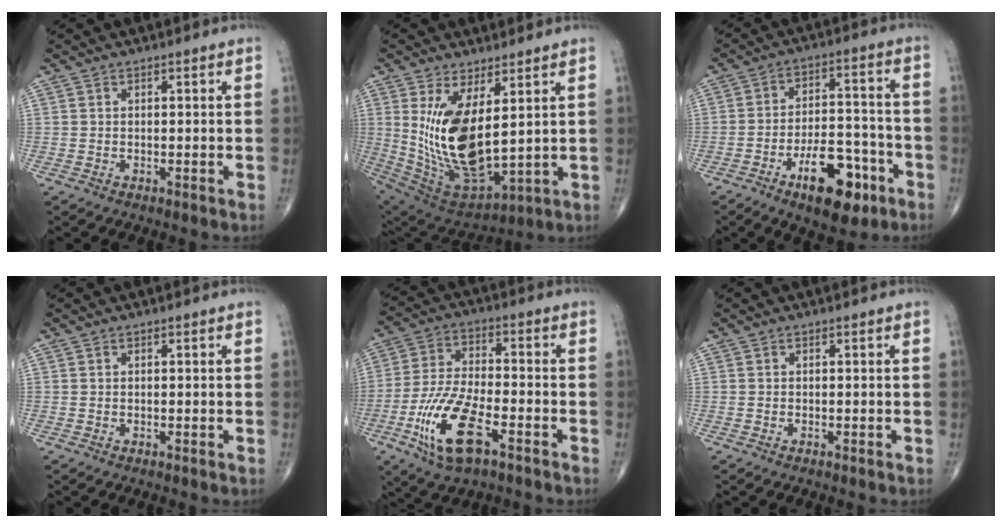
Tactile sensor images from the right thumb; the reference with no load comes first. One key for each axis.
{"total": 17.0, "fx": 3.4, "fy": 7.4, "fz": 14.9, "tx": -0.281, "ty": -0.035, "tz": 0.091}
{"total": 13.9, "fx": -7.2, "fy": 6.2, "fz": 10.1, "tx": -0.129, "ty": 0.043, "tz": -0.108}
{"total": 0.0}
{"total": 14.3, "fx": -6.4, "fy": 5.5, "fz": 11.6, "tx": -0.238, "ty": 0.017, "tz": -0.117}
{"total": 0.0}